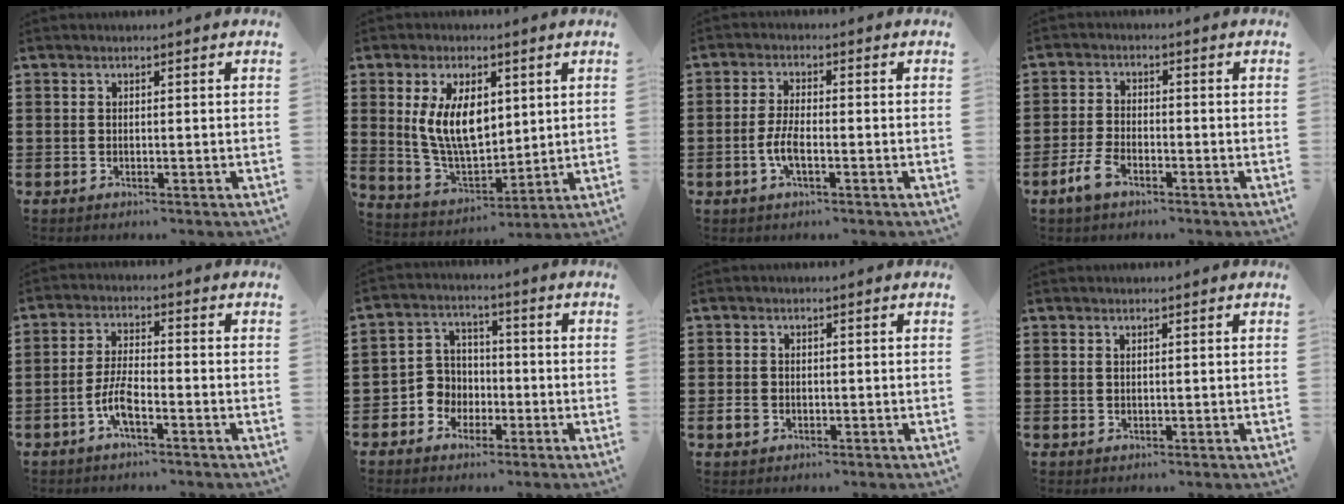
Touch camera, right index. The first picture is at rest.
{"total": 9.9, "force": [2.5, 5.4, 7.9], "torque": [-0.174, 0.004, 0.042]}
{"total": 3.9, "force": [-1.4, 1.2, 3.4], "torque": [-0.081, -0.002, -0.031]}
{"total": 3.8, "force": [-2.5, 1.6, 2.4], "torque": [-0.063, 0.001, -0.053]}
{"total": 5.2, "force": [-2.9, 1.2, 4.1], "torque": [-0.104, -0.005, -0.061]}
{"total": 4.6, "force": [-2.0, 4.2, 0.6], "torque": [-0.026, 0.010, -0.041]}
{"total": 1.8, "force": [-0.9, 1.4, 0.7], "torque": [-0.016, 0.000, -0.018]}
{"total": 0.0}